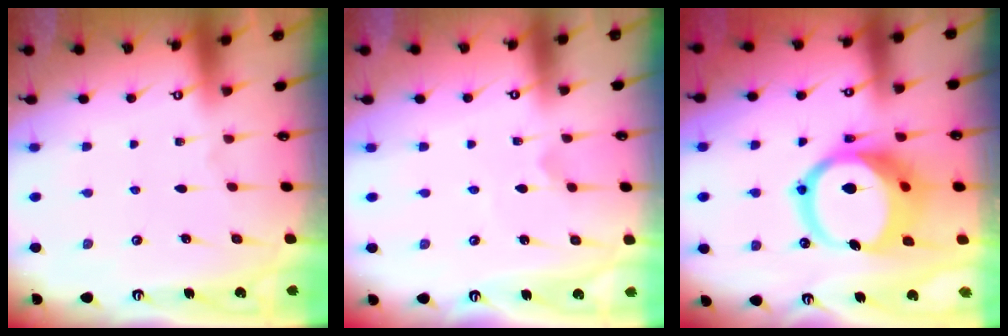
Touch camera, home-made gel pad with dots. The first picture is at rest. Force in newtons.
{"total": 1.7, "press": 1.6, "slide": 0.2}
{"total": 16.6, "press": 16.5, "slide": 1.9}